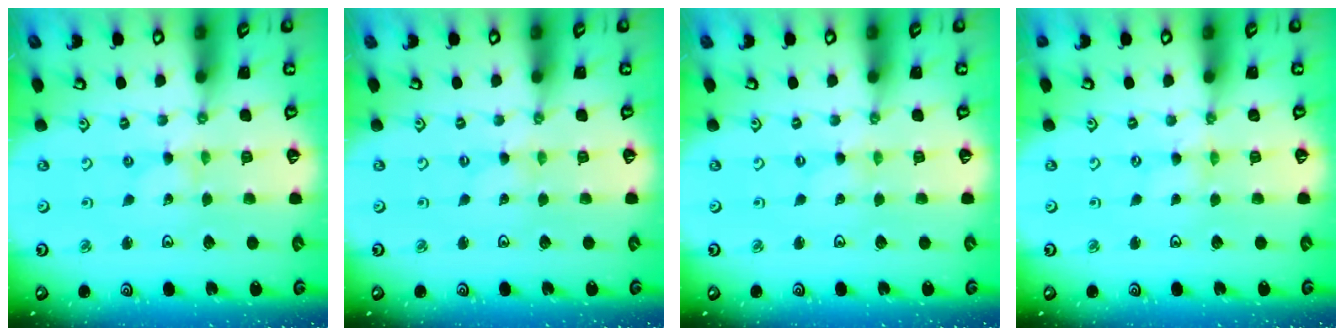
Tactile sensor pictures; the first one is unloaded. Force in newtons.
{"total": 0.0}
{"total": 0.0}
{"total": 0.0}